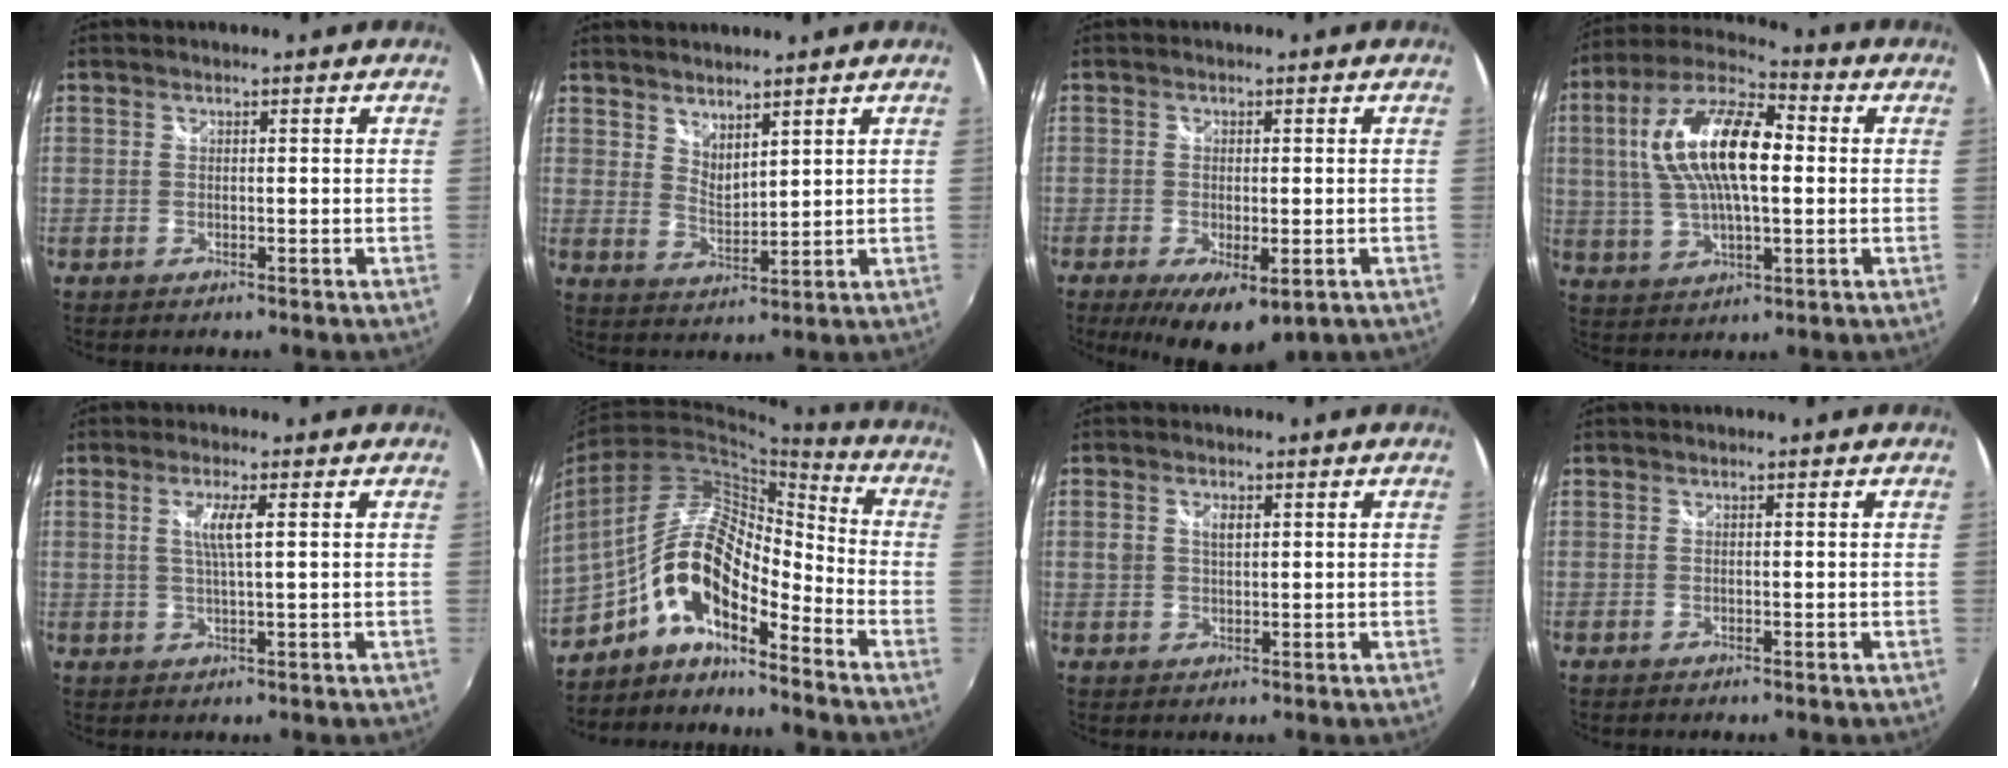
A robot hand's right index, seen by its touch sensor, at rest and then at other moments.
{"total": 4.7, "force": [4.0, 1.5, 2.0], "torque": [-0.027, -0.007, 0.072]}
{"total": 10.2, "force": [-5.4, 4.2, 7.6], "torque": [-0.141, -0.040, -0.075]}
{"total": 17.7, "force": [2.2, 7.3, 16.0], "torque": [-0.310, 0.019, 0.034]}
{"total": 4.0, "force": [1.0, 0.1, 3.8], "torque": [-0.073, -0.004, 0.018]}
{"total": 13.0, "force": [-7.0, 4.8, 9.9], "torque": [-0.192, 0.014, -0.143]}
{"total": 2.7, "force": [0.8, 1.7, 2.0], "torque": [-0.035, 0.002, 0.013]}
{"total": 0.0}